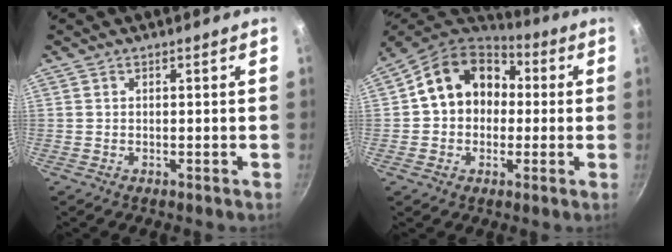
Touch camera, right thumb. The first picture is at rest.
{"total": 15.2, "force": [1.7, 12.3, 8.8], "torque": [-0.106, 0.036, 0.015]}